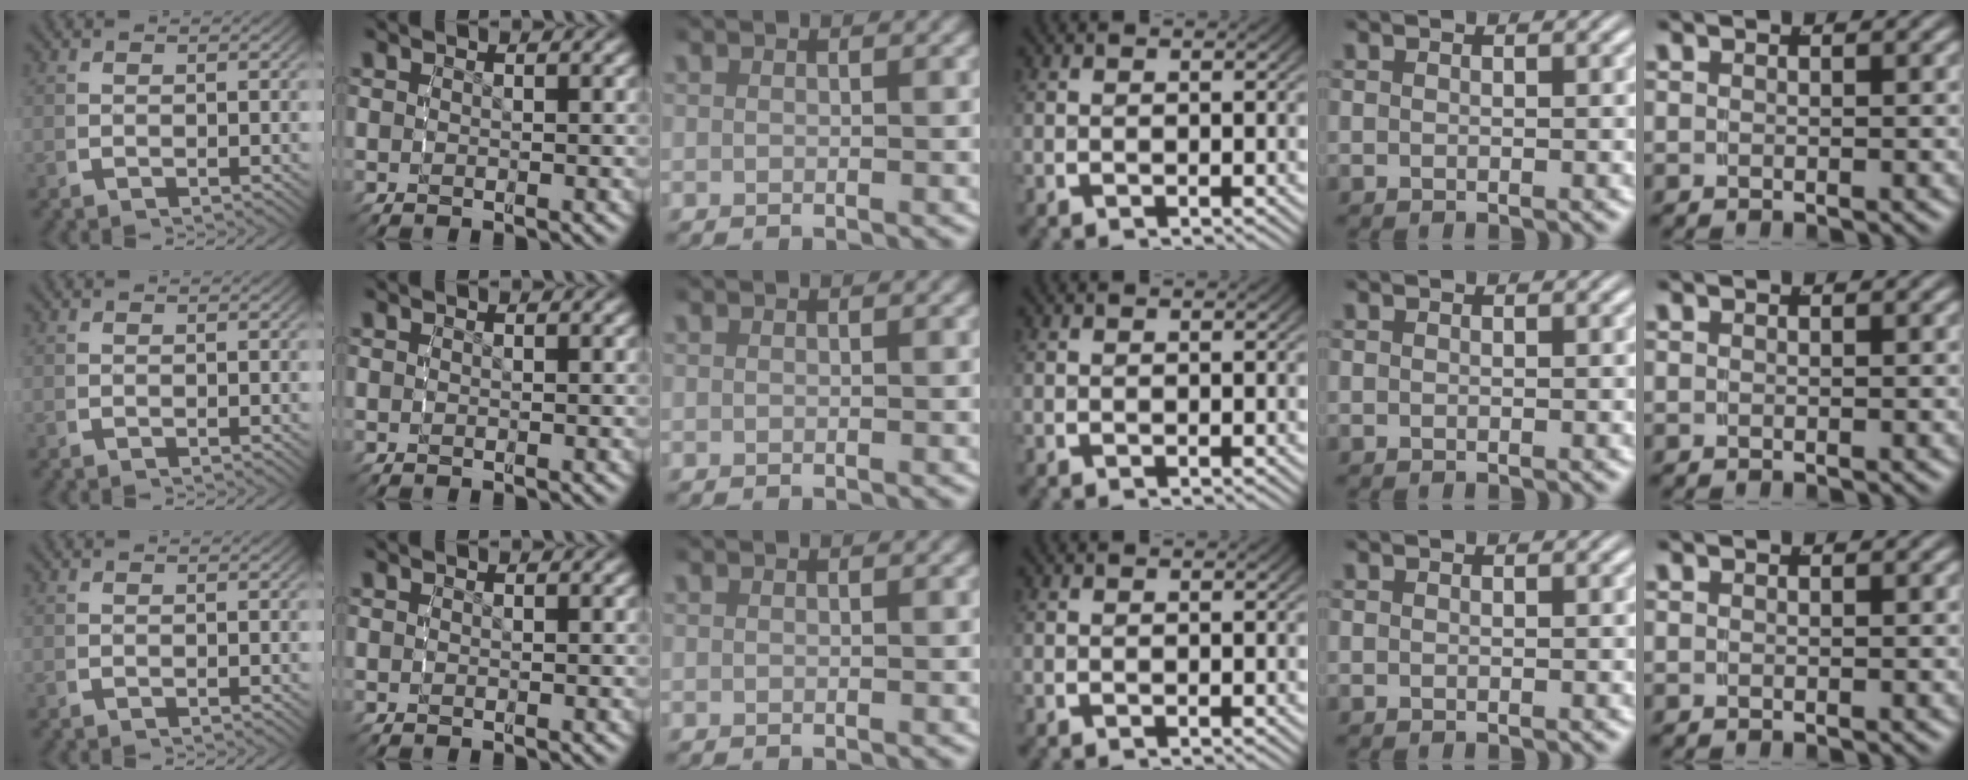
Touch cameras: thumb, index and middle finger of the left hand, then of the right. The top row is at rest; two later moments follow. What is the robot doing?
{"motion": "reach", "object": "coat"}